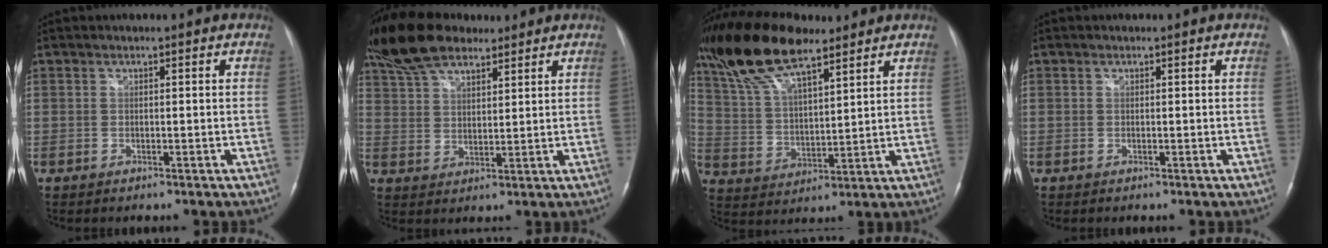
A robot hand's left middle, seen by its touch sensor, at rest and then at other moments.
{"total": 12.2, "force": [9.7, 4.6, 5.8], "torque": [-0.124, 0.032, 0.183]}
{"total": 15.3, "force": [11.4, 4.2, 9.2], "torque": [-0.191, 0.023, 0.221]}
{"total": 0.0}